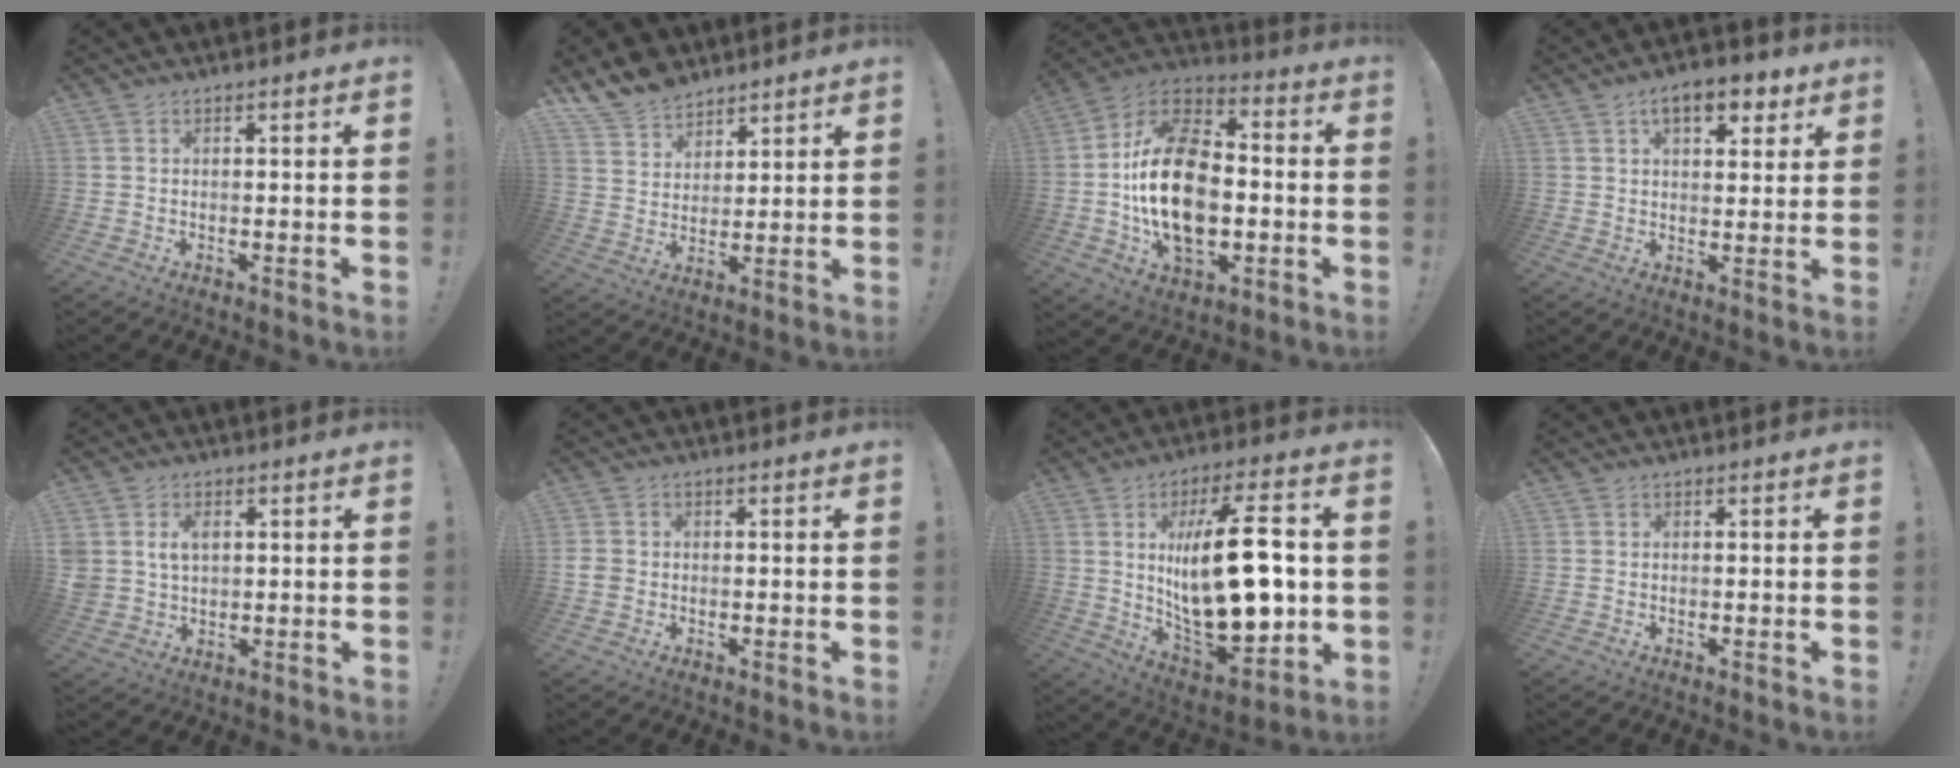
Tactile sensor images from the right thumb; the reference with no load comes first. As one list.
[{"total": 9.7, "force": [8.3, 4.9, 1.4], "torque": [-0.034, -0.062, 0.164]}, {"total": 24.4, "force": [-2.4, 15.8, 18.5], "torque": [-0.328, 0.020, -0.034]}, {"total": 9.0, "force": [5.0, 4.4, 6.0], "torque": [-0.073, -0.015, 0.085]}, {"total": 5.2, "force": [1.6, 4.2, 2.7], "torque": [-0.044, 0.001, 0.030]}, {"total": 3.0, "force": [-0.8, 2.6, 1.2], "torque": [-0.029, 0.009, -0.014]}, {"total": 25.5, "force": [2.2, 10.6, 23.1], "torque": [-0.393, -0.014, 0.038]}, {"total": 0.0}]